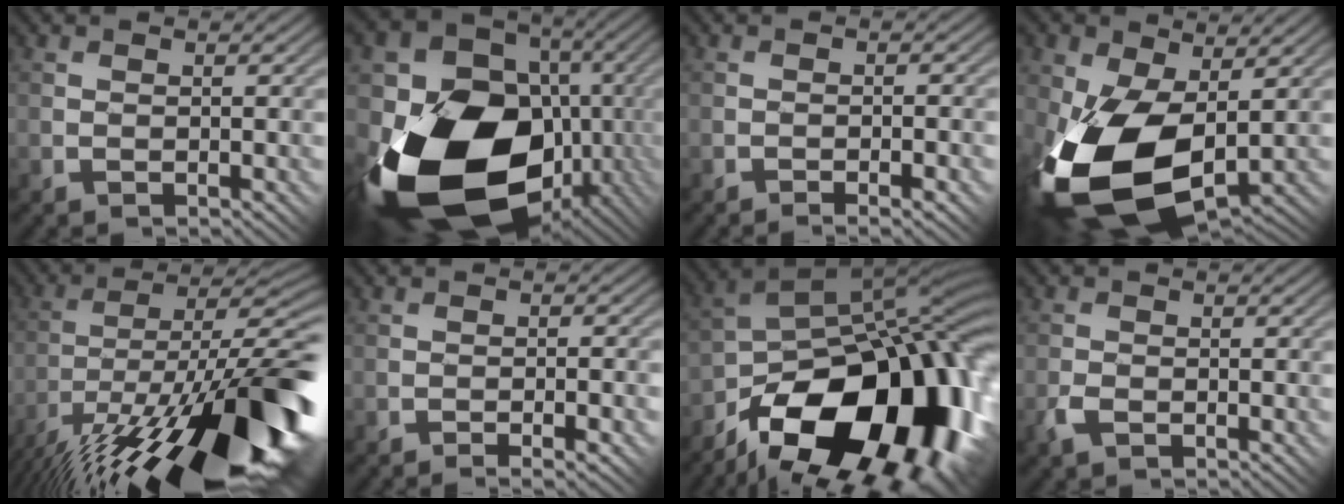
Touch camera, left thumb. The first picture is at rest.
{"total": 20.6, "force": [-5.7, 15.8, 12.0], "torque": [-0.299, -0.048, -0.082]}
{"total": 3.2, "force": [-2.0, 1.1, 2.2], "torque": [-0.026, 0.007, -0.024]}
{"total": 14.5, "force": [-2.2, 8.3, 11.6], "torque": [-0.265, -0.040, -0.026]}
{"total": 19.4, "force": [-10.1, 5.4, 15.7], "torque": [-0.259, -0.009, -0.164]}
{"total": 4.0, "force": [-2.6, 1.3, 2.8], "torque": [-0.035, 0.012, -0.030]}
{"total": 18.7, "force": [-10.2, 9.9, 12.2], "torque": [-0.189, -0.029, -0.155]}
{"total": 1.9, "force": [-1.1, 1.2, 0.9], "torque": [-0.027, -0.003, -0.029]}